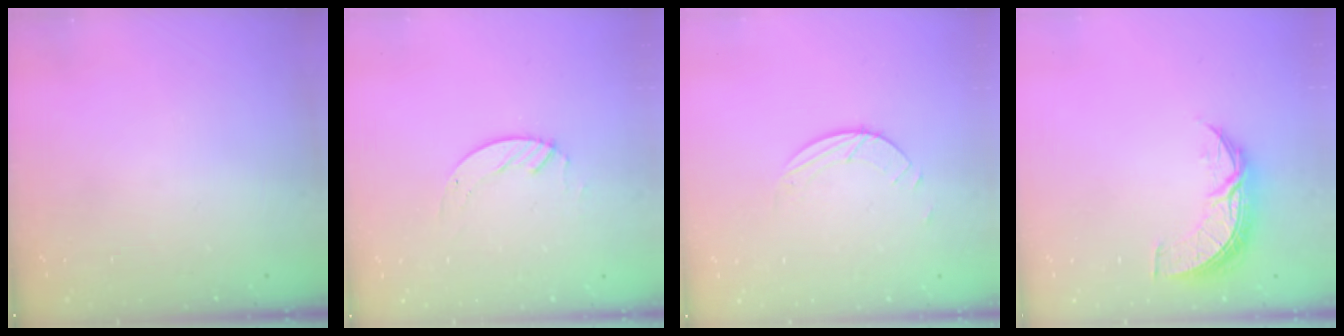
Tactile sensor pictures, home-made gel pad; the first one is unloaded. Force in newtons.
{"total": 3.1, "press": 3.1, "slide": 0.3}
{"total": 1.7, "press": 1.7, "slide": 0.2}
{"total": 8.5, "press": 8.5, "slide": 0.5}